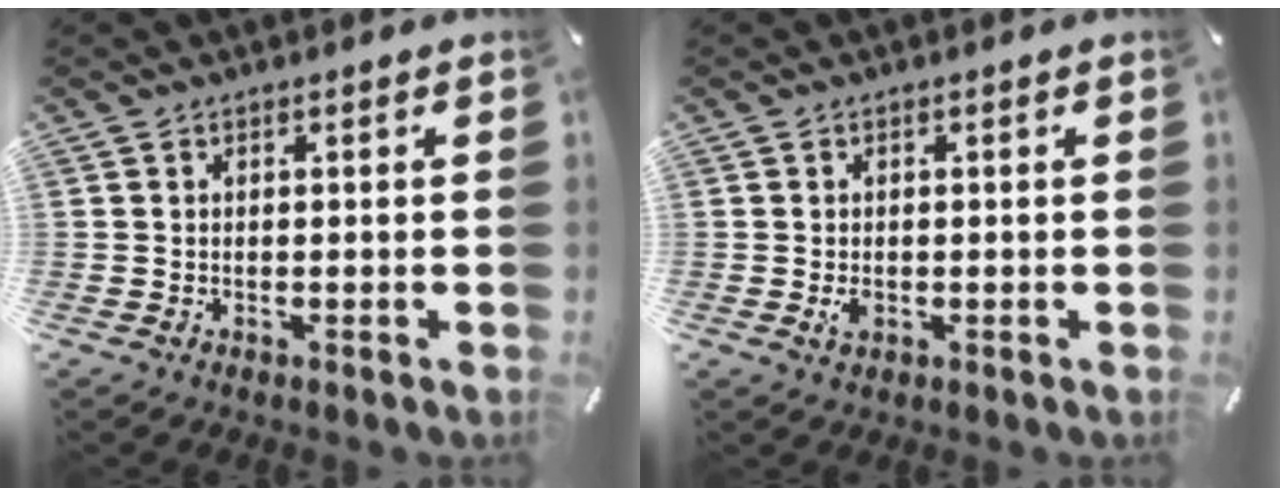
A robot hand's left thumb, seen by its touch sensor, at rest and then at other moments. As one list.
[{"total": 1.8, "force": [-0.3, 1.3, 1.3], "torque": [-0.030, -0.002, -0.007]}]